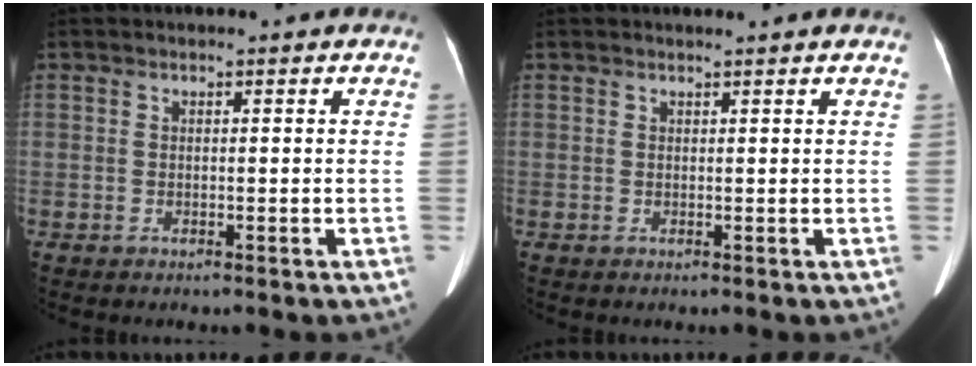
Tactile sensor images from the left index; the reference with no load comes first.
{"total": 1.9, "force": [1.8, -0.3, 0.6], "torque": [-0.014, 0.007, 0.022]}